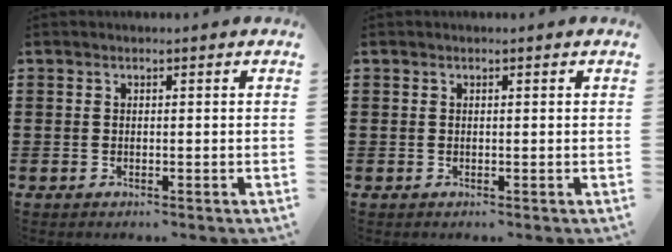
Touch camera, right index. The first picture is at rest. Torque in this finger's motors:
{"motor_torque": [0.12, -0.02, 0.03, 0.01]}